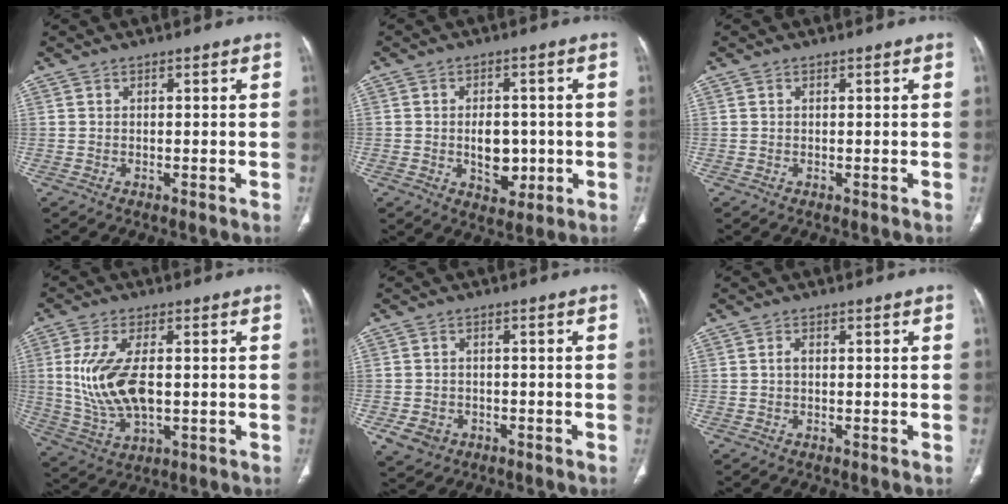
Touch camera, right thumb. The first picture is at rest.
{"total": 7.2, "force": [-0.9, 4.9, 5.2], "torque": [-0.048, 0.004, -0.002]}
{"total": 0.0}
{"total": 13.1, "force": [0.7, 6.6, 11.2], "torque": [-0.234, -0.008, 0.024]}
{"total": 5.1, "force": [-2.1, 4.2, 2.0], "torque": [-0.036, 0.010, -0.024]}
{"total": 1.0, "force": [0.0, 0.6, 0.8], "torque": [-0.014, 0.002, -0.002]}